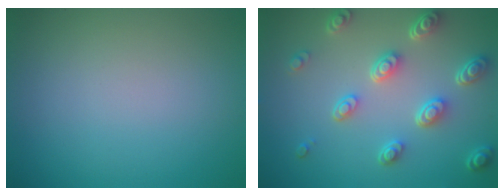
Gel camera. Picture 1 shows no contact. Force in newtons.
{"total": 5.2, "press": 3.8, "slide": 3.5}